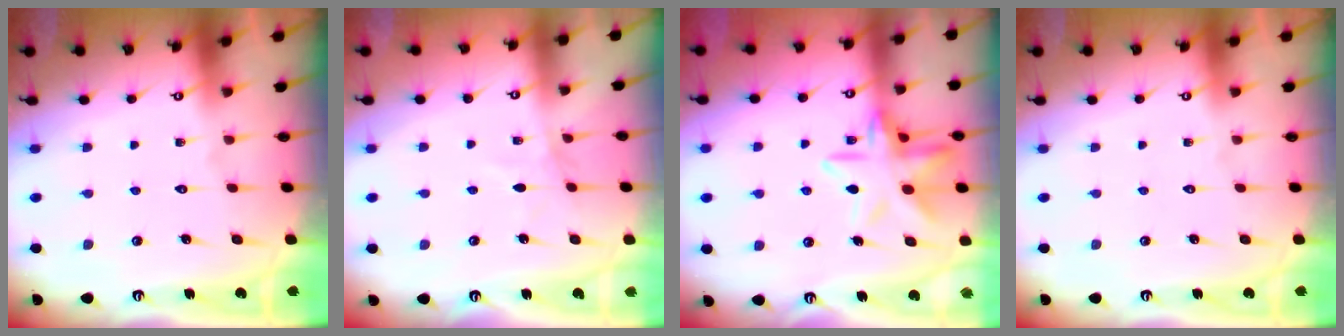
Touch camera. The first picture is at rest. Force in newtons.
{"total": 2.6, "press": 2.6, "slide": 0.3}
{"total": 12.6, "press": 12.5, "slide": 1.2}
{"total": 0.0}